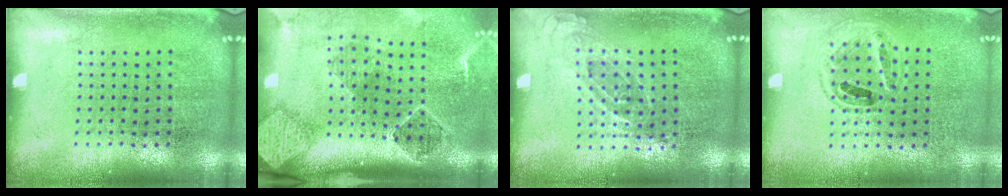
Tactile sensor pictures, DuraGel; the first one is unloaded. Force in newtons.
{"total": 2.8, "press": 1.9, "slide": 2.0}
{"total": 0.7, "press": 0.7, "slide": 0.3}
{"total": 0.9, "press": 0.8, "slide": 0.3}